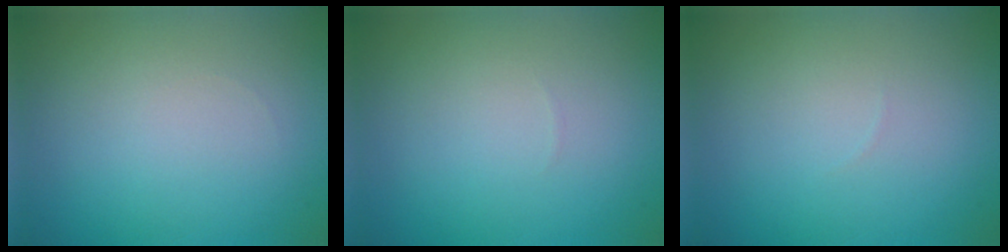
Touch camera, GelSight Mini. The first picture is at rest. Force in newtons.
{"total": 0.0}
{"total": 0.0}